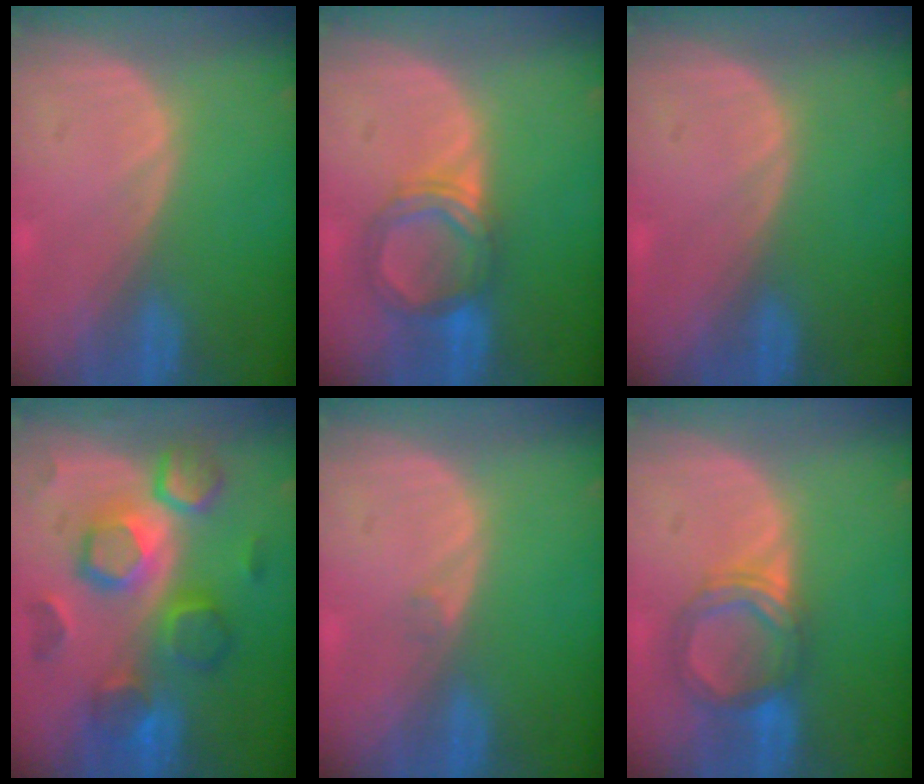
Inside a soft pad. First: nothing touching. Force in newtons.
{"total": 5.5, "press": 5.4, "slide": 1.2}
{"total": 0.0}
{"total": 10.4, "press": 10.4, "slide": 0.8}
{"total": 0.5, "press": 0.5, "slide": 0.1}
{"total": 5.5, "press": 5.4, "slide": 1.2}